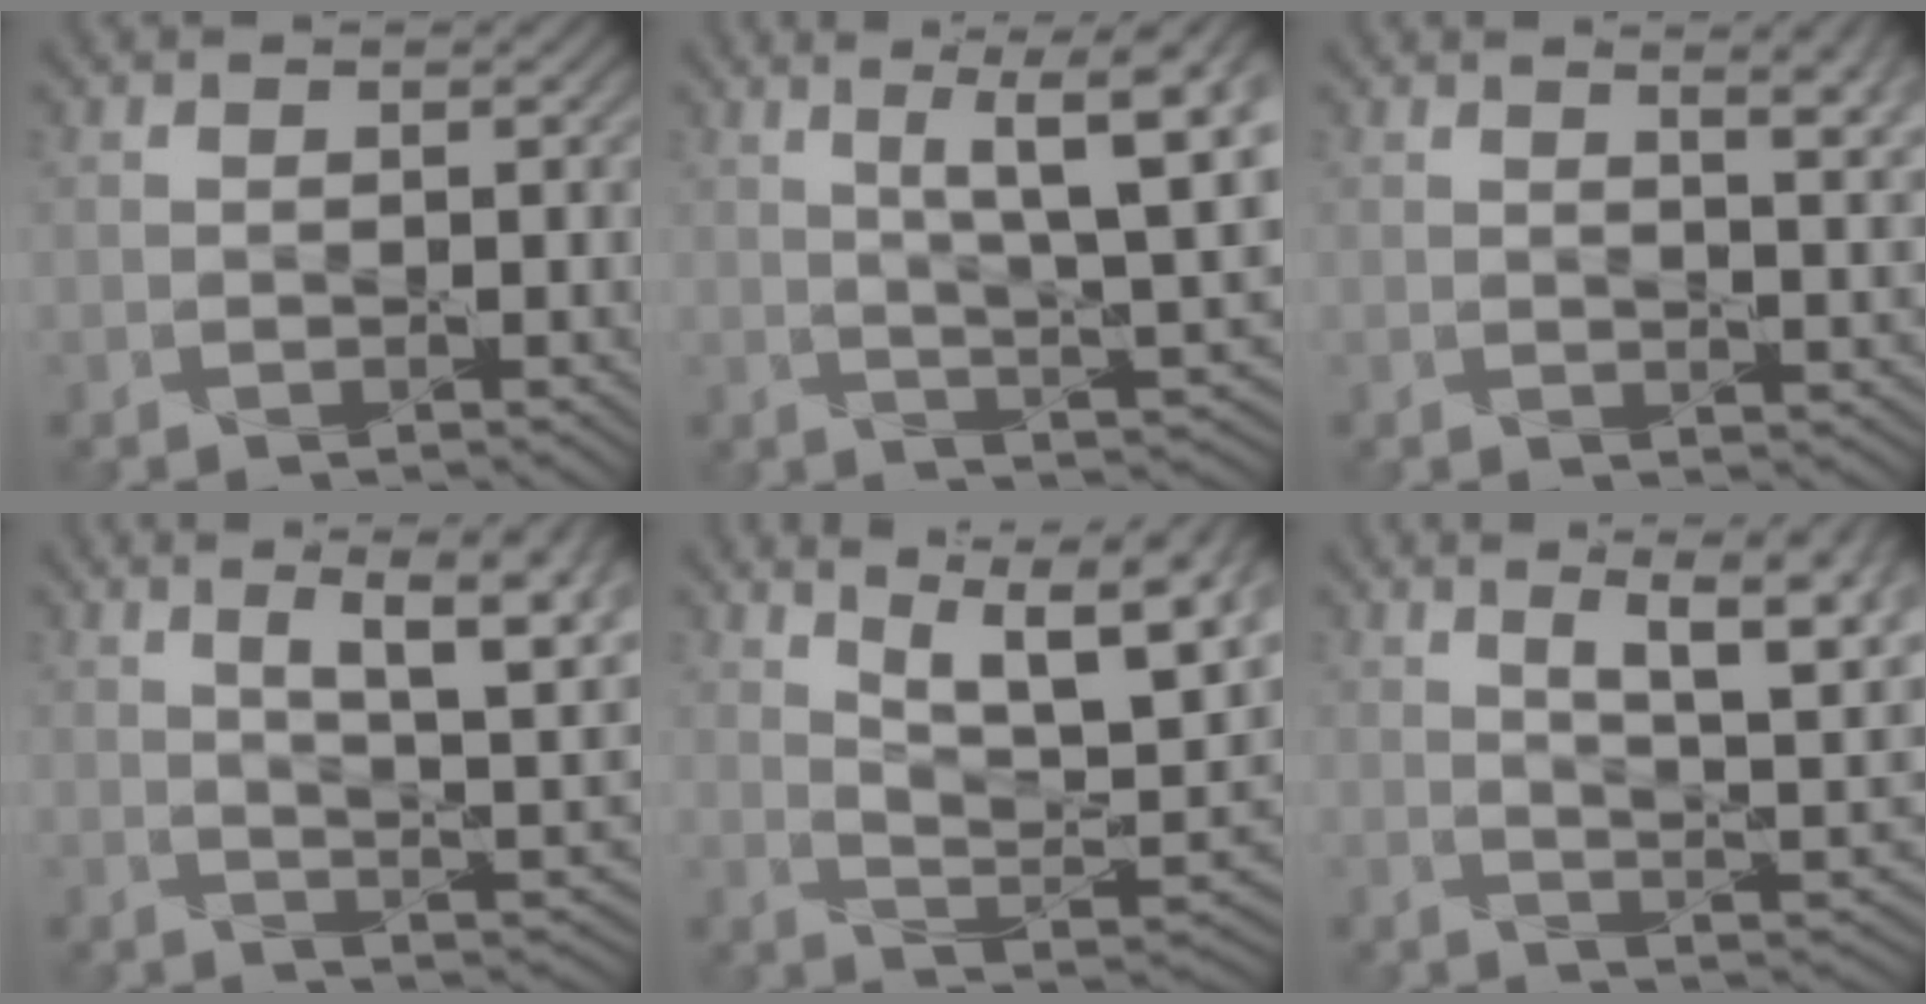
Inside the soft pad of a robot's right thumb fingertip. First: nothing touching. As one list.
[{"total": 12.0, "force": [3.8, 3.3, 10.9], "torque": [-0.166, 0.018, 0.057]}, {"total": 6.1, "force": [3.0, 2.1, 4.9], "torque": [-0.052, 0.014, 0.034]}, {"total": 10.1, "force": [4.3, 3.2, 8.6], "torque": [-0.132, 0.007, 0.065]}, {"total": 14.4, "force": [7.8, 5.6, 10.7], "torque": [-0.197, 0.011, 0.116]}, {"total": 11.1, "force": [5.1, 3.7, 9.1], "torque": [-0.143, 0.010, 0.074]}]